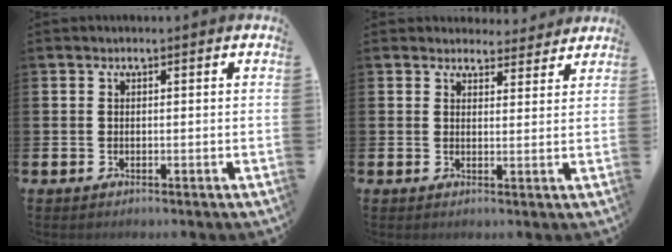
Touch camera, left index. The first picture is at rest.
{"total": 3.3, "force": [3.2, 0.9, -0.1], "torque": [0.009, -0.019, 0.055]}